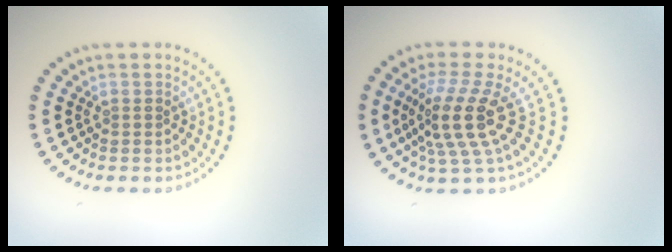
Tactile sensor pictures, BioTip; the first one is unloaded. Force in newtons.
{"total": 4.6, "press": 3.5, "slide": 3.0}